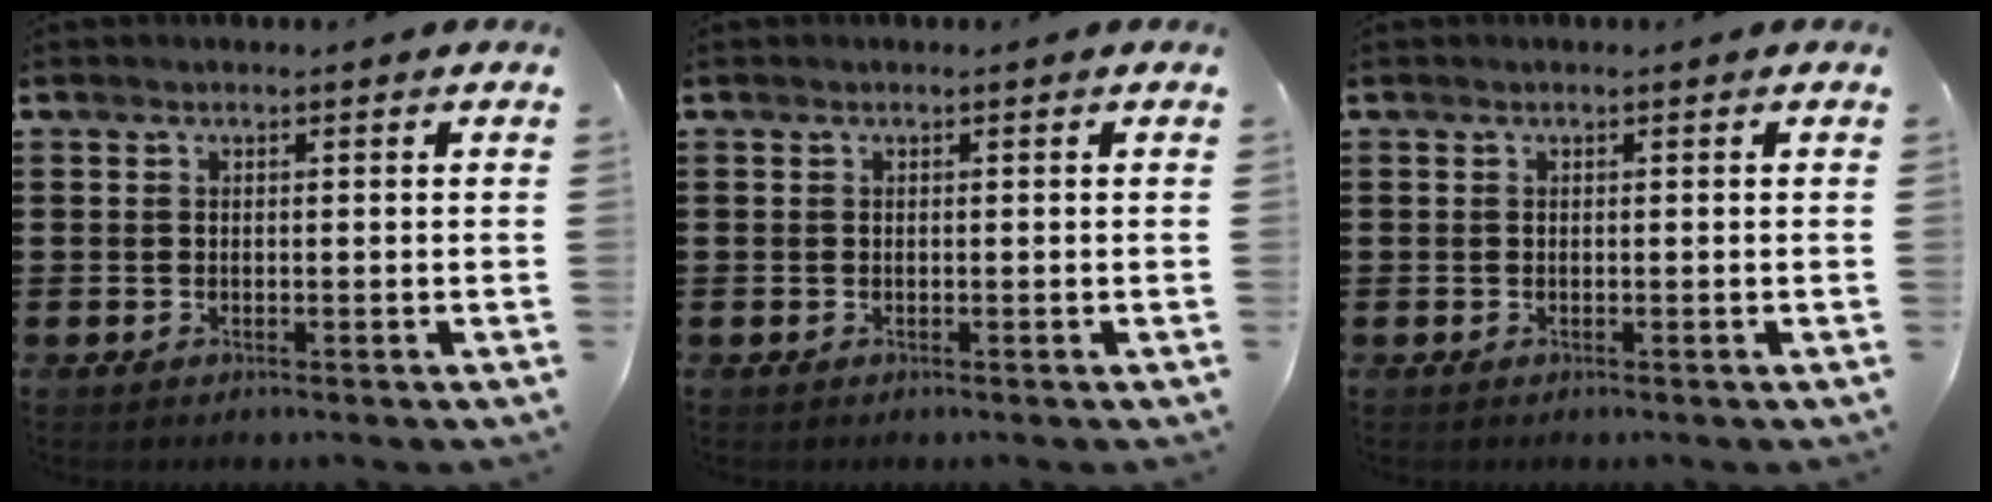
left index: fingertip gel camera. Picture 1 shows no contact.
{"total": 0.0}
{"total": 0.0}